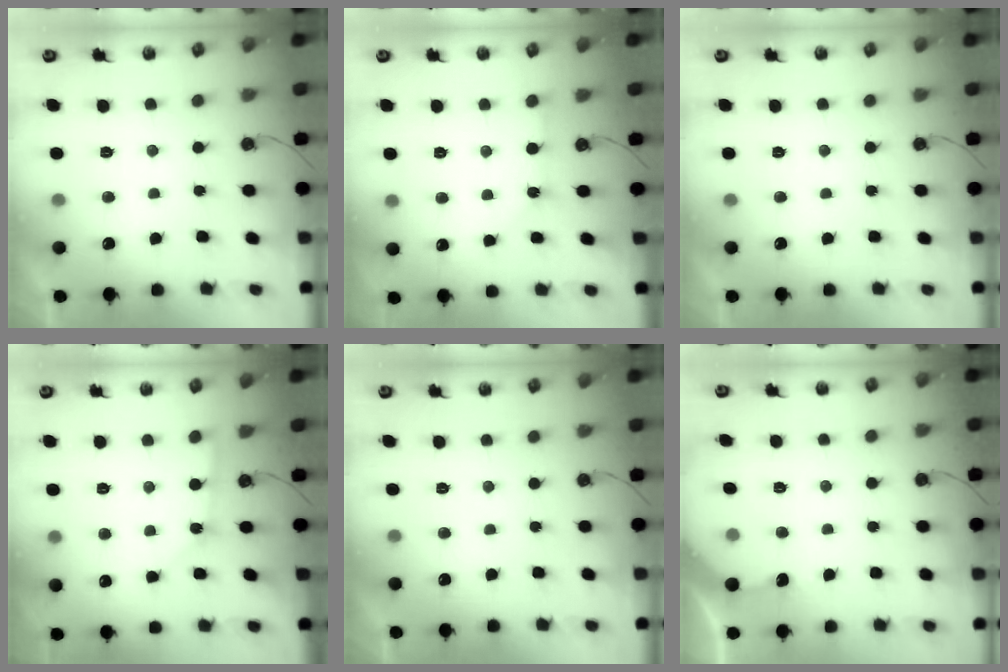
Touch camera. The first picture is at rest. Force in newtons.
{"total": 1.2, "press": 1.2, "slide": 0.2}
{"total": 0.0}
{"total": 2.0, "press": 2.0, "slide": 0.3}
{"total": 0.0}
{"total": 2.9, "press": 2.9, "slide": 0.4}